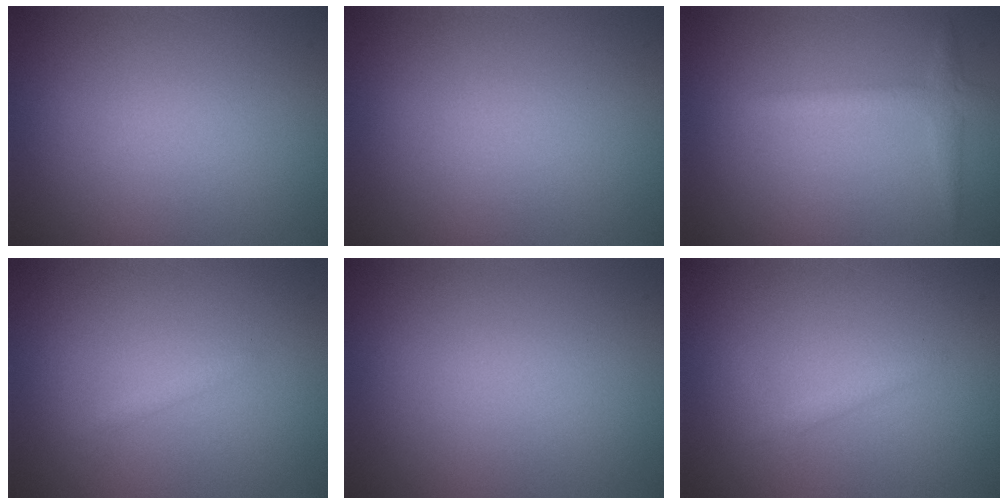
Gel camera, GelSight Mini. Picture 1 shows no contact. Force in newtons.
{"total": 0.0}
{"total": 1.9, "press": 1.9, "slide": 0.1}
{"total": 0.7, "press": 0.7, "slide": 0.1}
{"total": 0.0}
{"total": 0.9, "press": 0.9, "slide": 0.0}